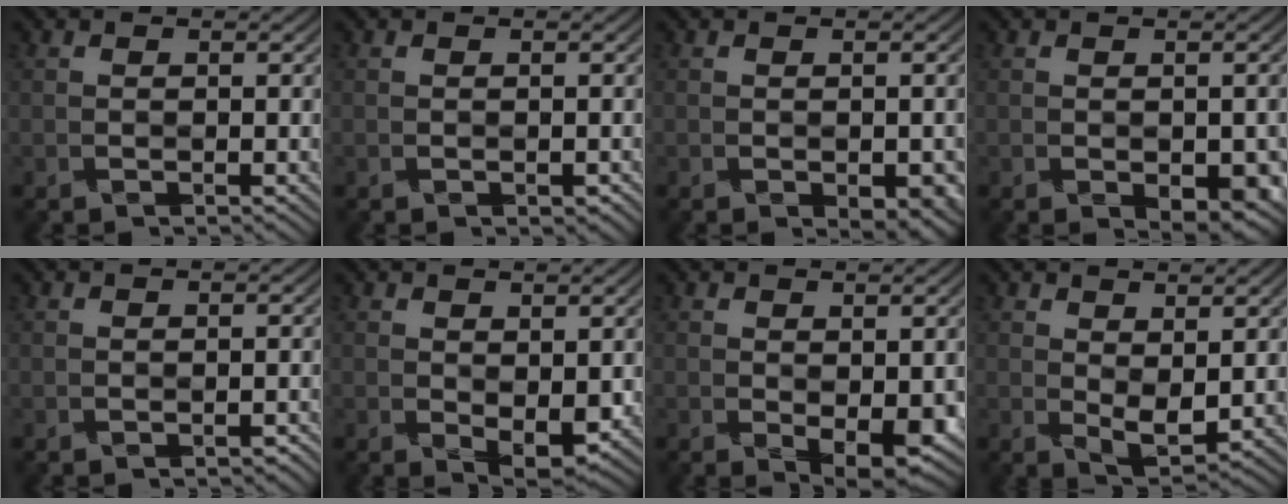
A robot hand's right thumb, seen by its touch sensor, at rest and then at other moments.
{"total": 0.7, "force": [-0.3, 0.4, 0.5], "torque": [-0.009, -0.004, -0.003]}
{"total": 3.4, "force": [-1.4, 1.7, 2.6], "torque": [-0.037, -0.016, -0.012]}
{"total": 4.0, "force": [-1.6, 2.0, 3.1], "torque": [-0.047, -0.017, -0.018]}
{"total": 0.9, "force": [-0.7, 0.4, 0.5], "torque": [-0.007, -0.004, -0.009]}
{"total": 3.1, "force": [0.1, 1.5, 2.7], "torque": [-0.048, -0.007, 0.005]}
{"total": 3.8, "force": [-0.7, 1.8, 3.3], "torque": [-0.053, -0.010, -0.006]}
{"total": 3.4, "force": [1.1, 1.6, 2.8], "torque": [-0.057, -0.006, 0.020]}